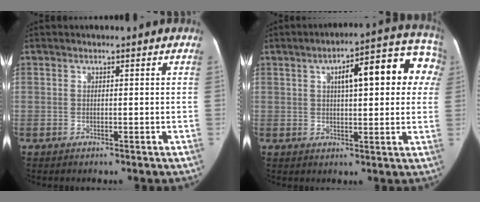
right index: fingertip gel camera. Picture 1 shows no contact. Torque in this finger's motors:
{"motor_torque": [0.50, 0.18, 0.45, 0.06]}